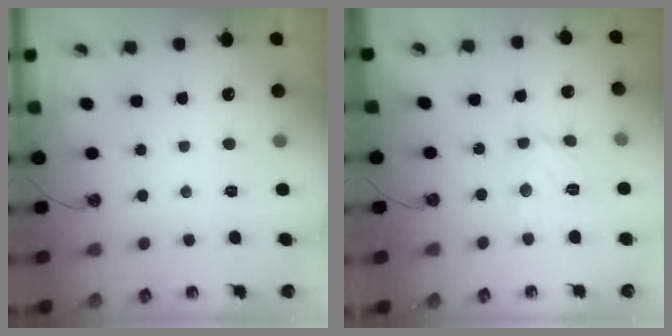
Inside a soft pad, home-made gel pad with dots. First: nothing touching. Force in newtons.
{"total": 10.2, "press": 10.1, "slide": 1.4}